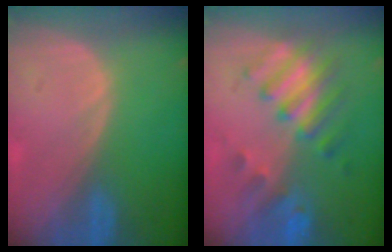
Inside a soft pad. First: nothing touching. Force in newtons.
{"total": 7.4, "press": 7.3, "slide": 1.1}